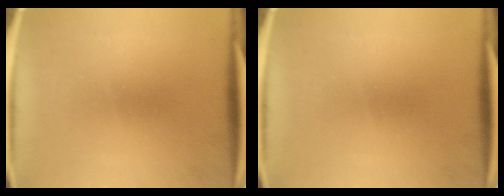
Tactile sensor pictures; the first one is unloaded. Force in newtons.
{"total": 0.0}